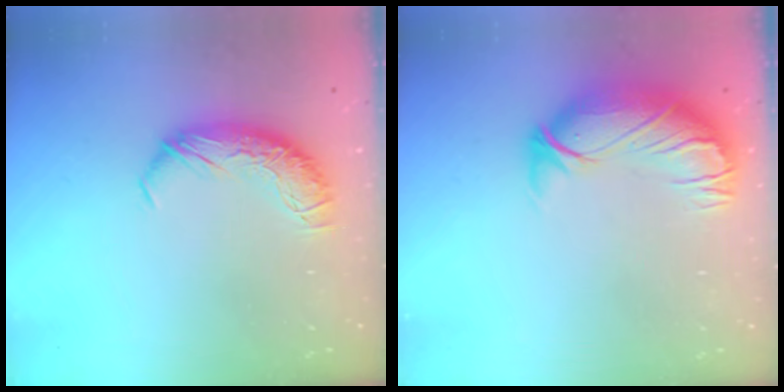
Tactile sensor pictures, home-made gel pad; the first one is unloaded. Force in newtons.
{"total": 2.9, "press": 0.4, "slide": 2.9}